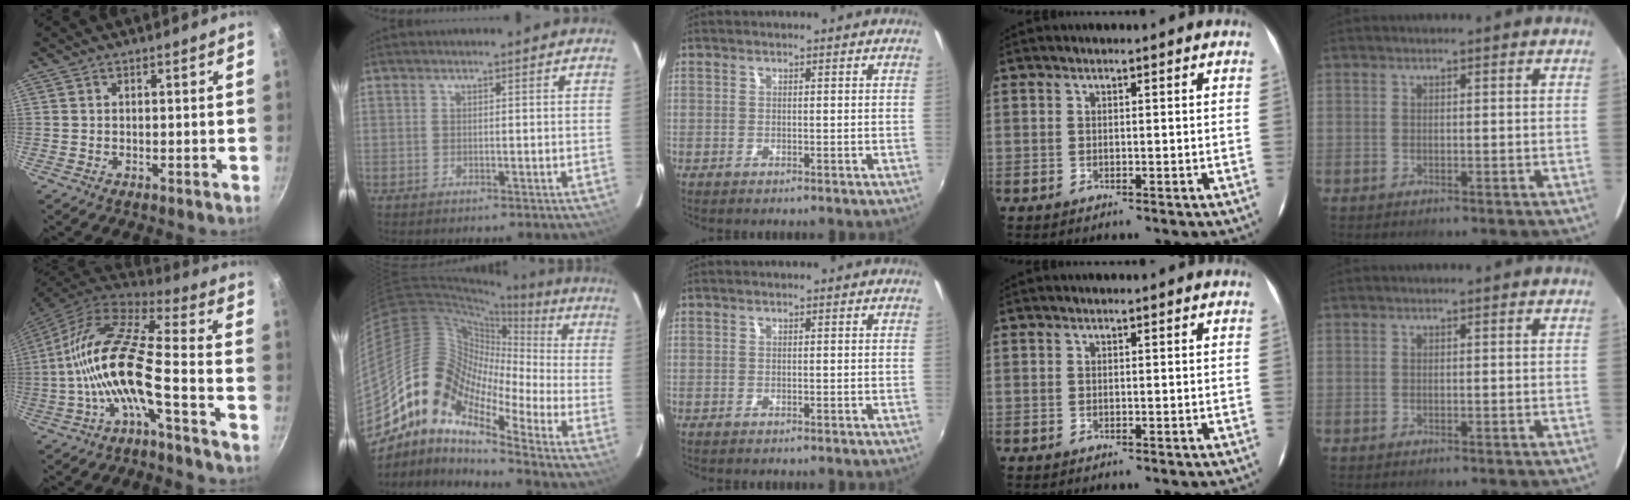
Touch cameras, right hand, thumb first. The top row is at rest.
{"thumb": {"total": 15.1, "force": [-4.7, 4.1, 13.8], "torque": [-0.276, 0.049, -0.103]}, "index": {"total": 12.7, "force": [-8.1, 6.1, 7.7], "torque": [-0.115, 0.014, -0.181]}}